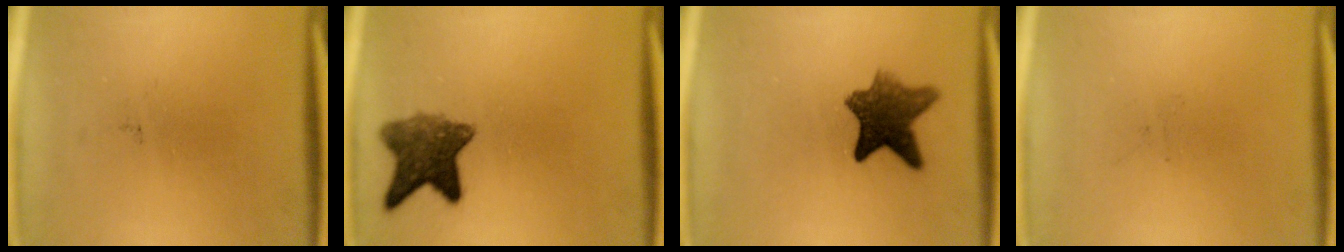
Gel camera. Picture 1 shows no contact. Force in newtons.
{"total": 7.4}
{"total": 8.3}
{"total": 0.0}